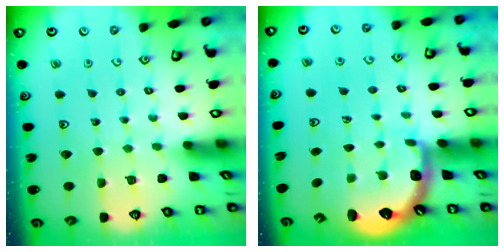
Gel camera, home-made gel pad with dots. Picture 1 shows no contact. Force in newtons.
{"total": 2.9, "press": 2.4, "slide": 1.6}